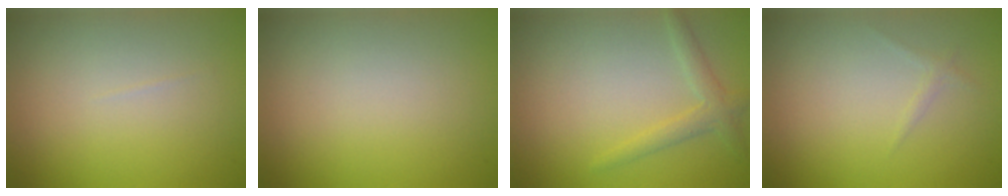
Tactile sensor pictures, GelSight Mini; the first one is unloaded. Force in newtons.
{"total": 0.0}
{"total": 2.0, "press": 2.0, "slide": 0.1}
{"total": 0.6, "press": 0.6, "slide": 0.1}